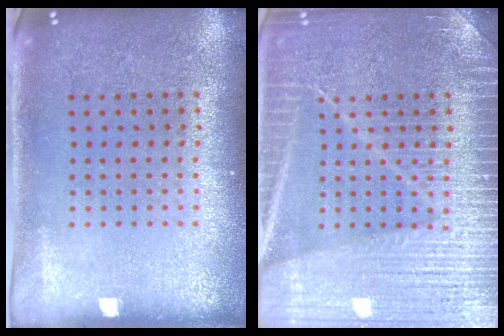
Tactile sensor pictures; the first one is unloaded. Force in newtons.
{"total": 6.8, "press": 6.7, "slide": 1.0}